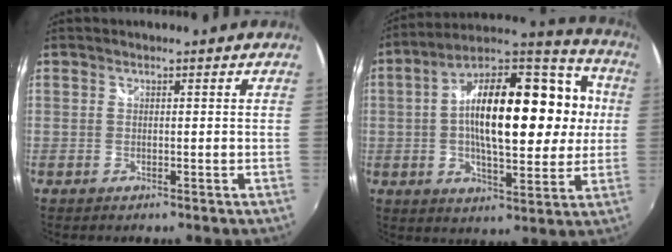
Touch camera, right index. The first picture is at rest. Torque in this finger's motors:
{"motor_torque": [0.95, 0.02, 1.05, 0.21]}